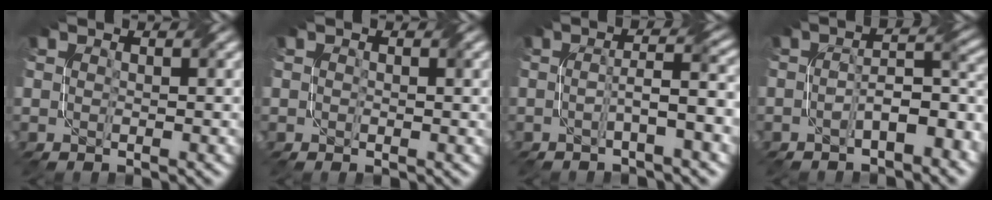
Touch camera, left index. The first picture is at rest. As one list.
[{"total": 0.9, "force": [0.1, 0.6, 0.7], "torque": [-0.007, 0.000, 0.001]}, {"total": 4.3, "force": [-0.9, 0.5, 4.2], "torque": [-0.068, 0.014, -0.022]}, {"total": 4.5, "force": [-2.1, 1.6, 3.6], "torque": [-0.061, 0.015, -0.037]}]